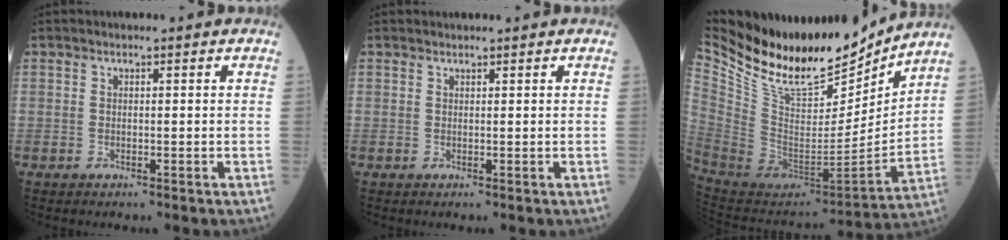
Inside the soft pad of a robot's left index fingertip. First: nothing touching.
{"total": 0.5, "force": [0.5, 0.1, -0.1], "torque": [-0.005, 0.000, 0.009]}
{"total": 26.0, "force": [21.2, 7.5, 13.0], "torque": [-0.260, -0.031, 0.359]}